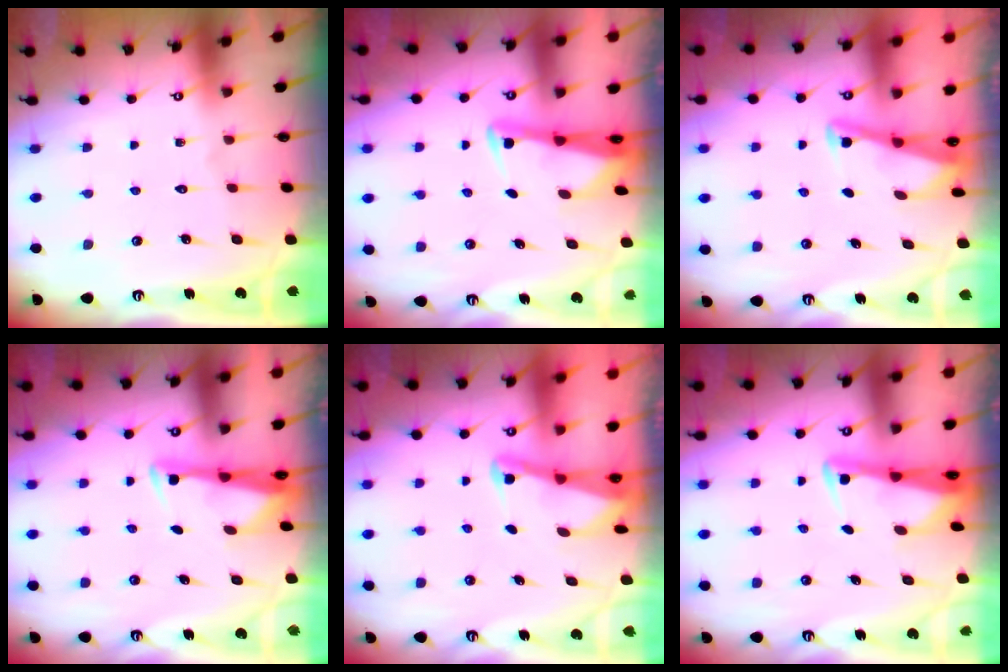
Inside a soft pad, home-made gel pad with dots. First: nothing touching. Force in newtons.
{"total": 2.5, "press": 2.5, "slide": 0.5}
{"total": 2.9, "press": 2.9, "slide": 0.3}
{"total": 3.2, "press": 3.1, "slide": 0.8}
{"total": 2.3, "press": 2.2, "slide": 0.4}
{"total": 2.5, "press": 2.5, "slide": 0.5}